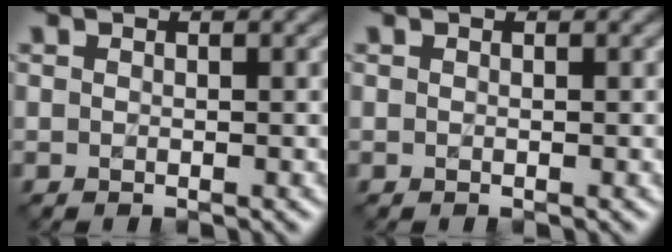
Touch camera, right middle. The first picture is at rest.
{"total": 0.0}